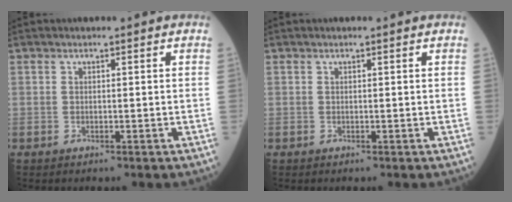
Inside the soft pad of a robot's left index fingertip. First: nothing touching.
{"total": 0.0}